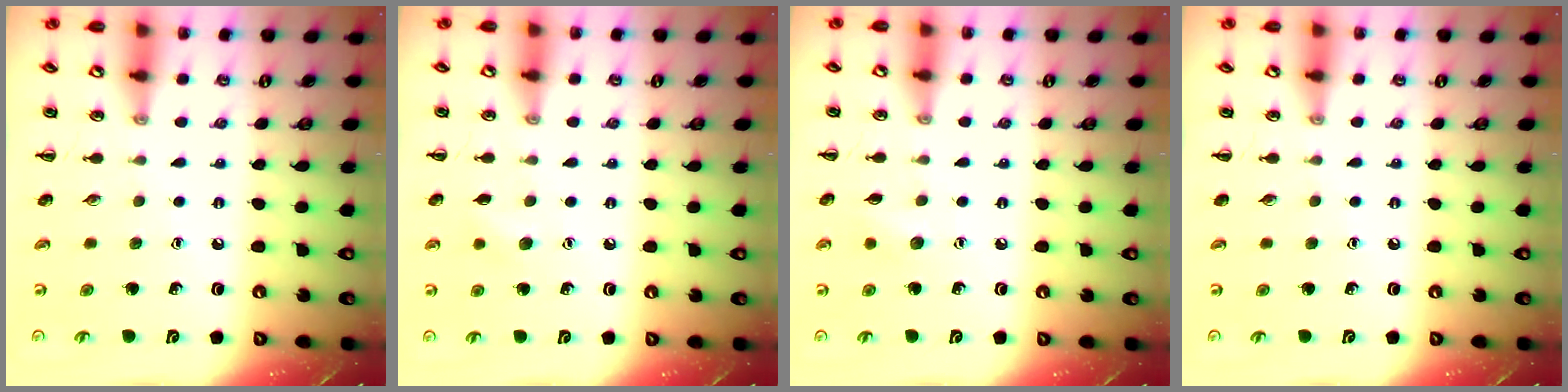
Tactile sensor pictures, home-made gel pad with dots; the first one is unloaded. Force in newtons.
{"total": 5.0, "press": 4.8, "slide": 1.3}
{"total": 4.3, "press": 4.2, "slide": 1.0}
{"total": 0.0}